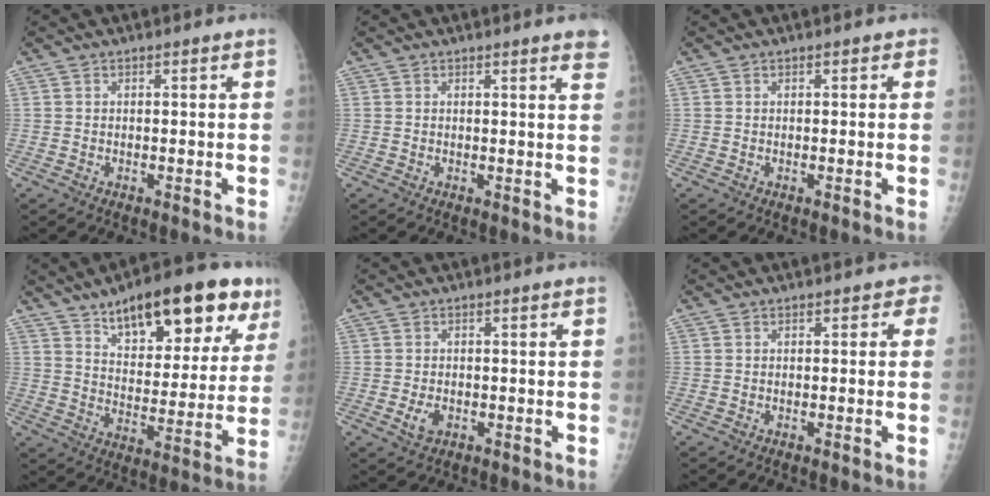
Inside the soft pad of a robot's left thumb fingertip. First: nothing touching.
{"total": 3.4, "force": [2.5, 0.3, 2.4], "torque": [-0.022, -0.005, 0.021]}
{"total": 0.9, "force": [0.4, 0.6, 0.5], "torque": [0.006, 0.002, -0.001]}
{"total": 20.0, "force": [11.2, 8.1, 14.4], "torque": [-0.158, -0.024, 0.159]}
{"total": 2.7, "force": [-0.8, 1.7, 1.9], "torque": [-0.033, -0.001, -0.012]}
{"total": 1.7, "force": [0.6, 1.3, 0.9], "torque": [0.011, 0.005, -0.002]}